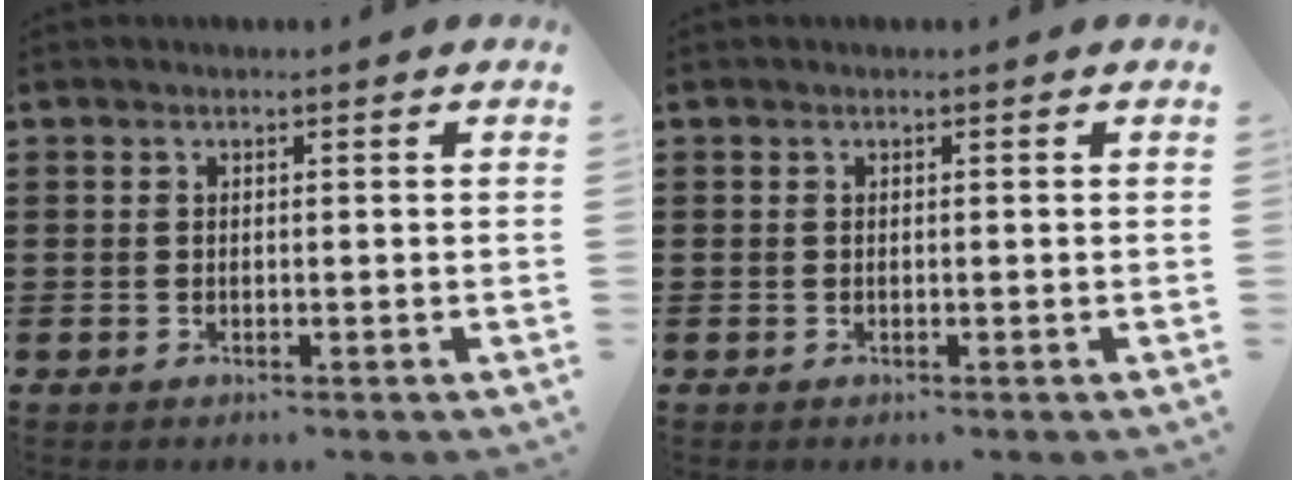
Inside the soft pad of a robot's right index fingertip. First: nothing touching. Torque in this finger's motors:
{"motor_torque": [0.00, 0.00, 0.00, 0.00]}